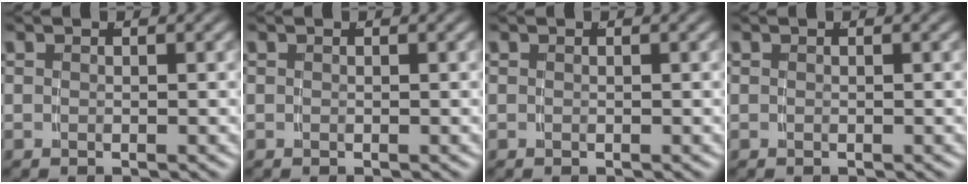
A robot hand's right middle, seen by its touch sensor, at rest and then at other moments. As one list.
[{"total": 0.0}, {"total": 0.0}, {"total": 0.0}]